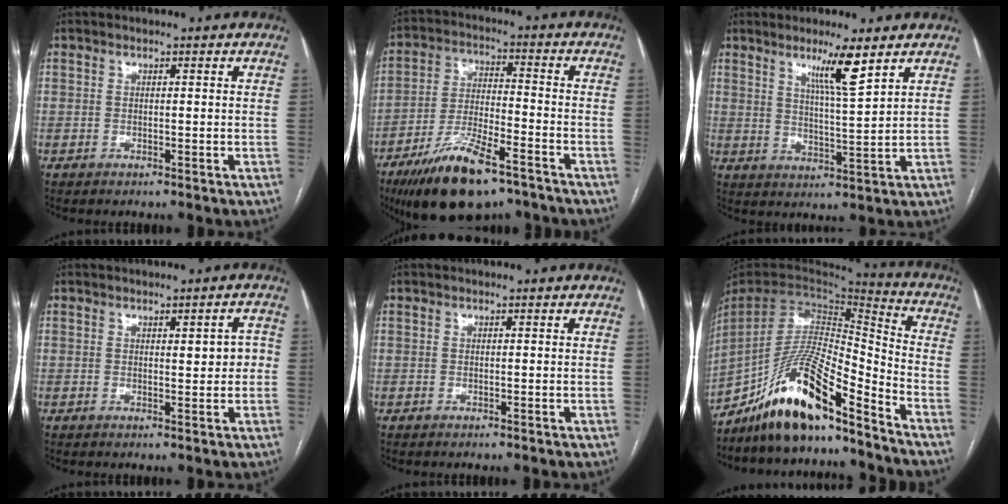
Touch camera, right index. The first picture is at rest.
{"total": 14.7, "force": [-9.9, 3.7, 10.2], "torque": [-0.196, -0.021, -0.172]}
{"total": 6.7, "force": [4.3, -0.6, 5.1], "torque": [-0.090, -0.013, 0.076]}
{"total": 3.0, "force": [0.3, 1.1, 2.7], "torque": [-0.029, 0.008, 0.006]}
{"total": 0.0}
{"total": 17.0, "force": [-13.2, 2.2, 10.4], "torque": [-0.202, 0.013, -0.239]}